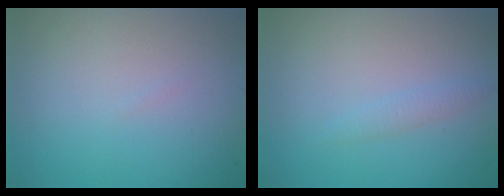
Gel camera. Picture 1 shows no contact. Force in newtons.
{"total": 1.0, "press": 1.0, "slide": 0.1}